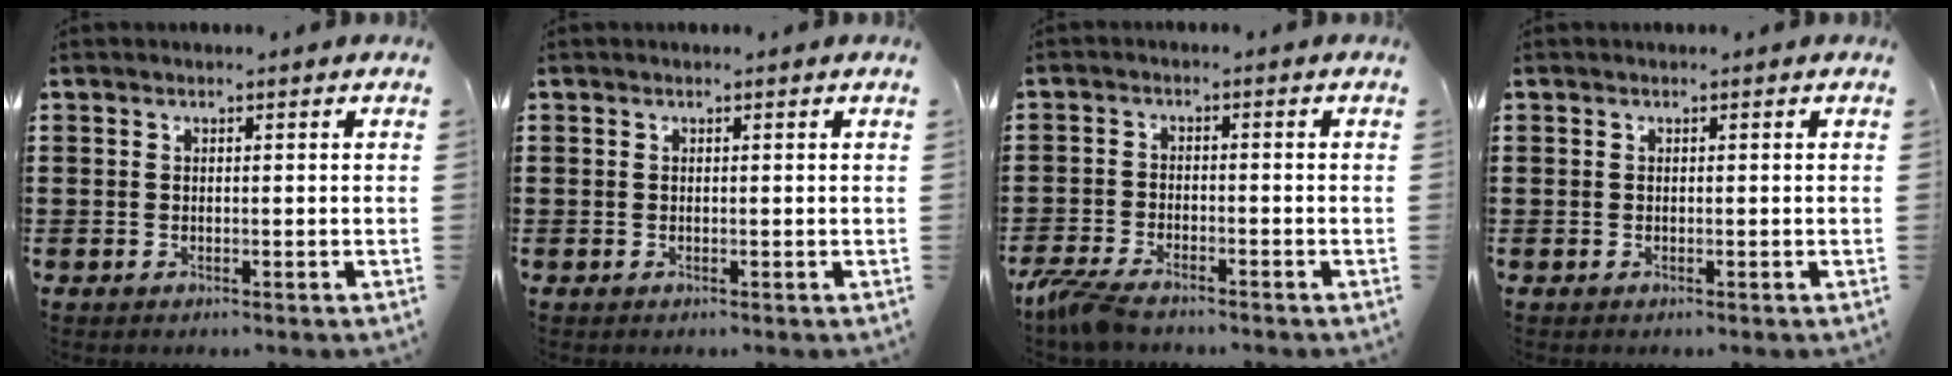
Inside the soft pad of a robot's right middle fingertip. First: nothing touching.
{"total": 0.0}
{"total": 4.1, "force": [-3.6, 0.8, 1.8], "torque": [-0.060, -0.009, -0.078]}
{"total": 0.0}